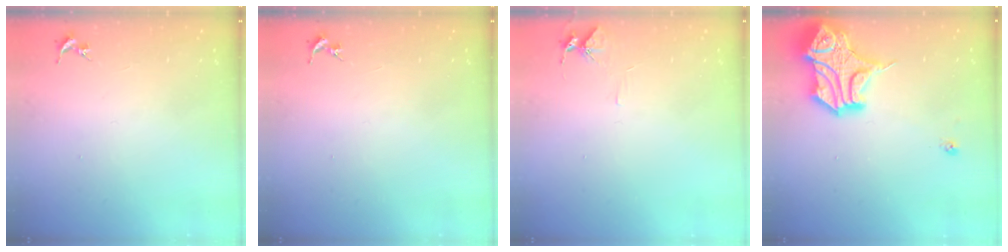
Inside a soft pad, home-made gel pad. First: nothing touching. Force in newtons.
{"total": 0.0}
{"total": 5.4, "press": 5.4, "slide": 0.6}
{"total": 17.8, "press": 17.7, "slide": 2.0}